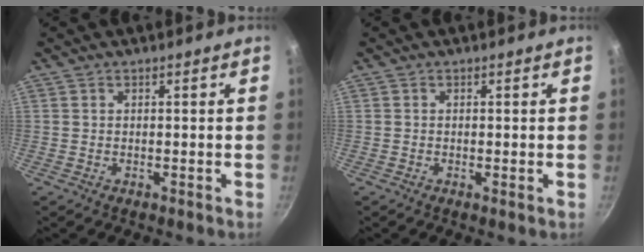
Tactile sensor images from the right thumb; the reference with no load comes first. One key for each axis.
{"total": 0.8, "fx": -0.2, "fy": 0.1, "fz": 0.7, "tx": -0.019, "ty": -0.004, "tz": -0.004}